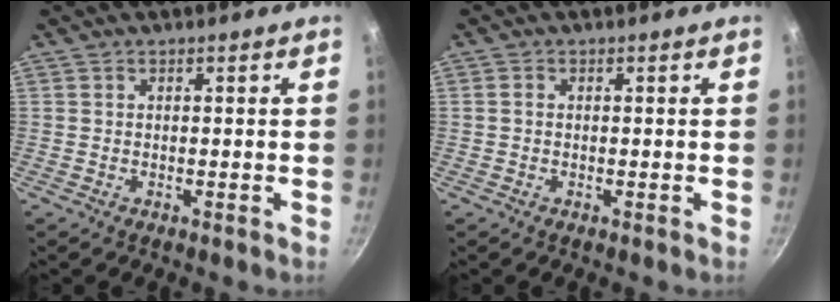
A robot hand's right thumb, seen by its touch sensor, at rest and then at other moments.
{"total": 0.8, "force": [0.0, 0.7, 0.5], "torque": [-0.008, 0.005, -0.001]}